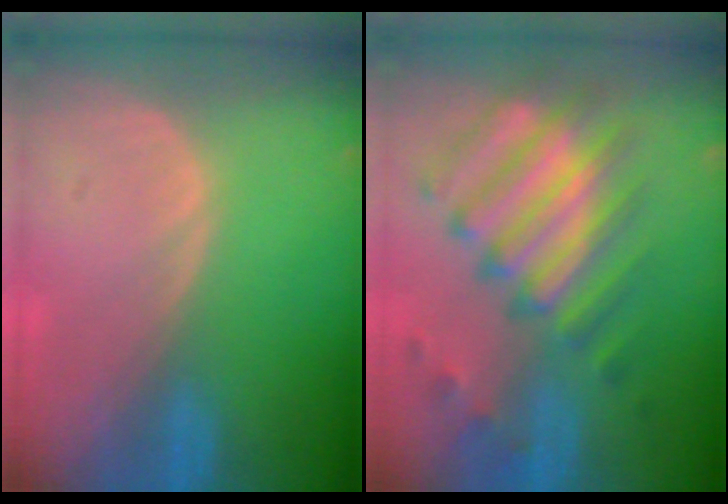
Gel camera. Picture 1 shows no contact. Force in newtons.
{"total": 10.9, "press": 10.4, "slide": 3.4}